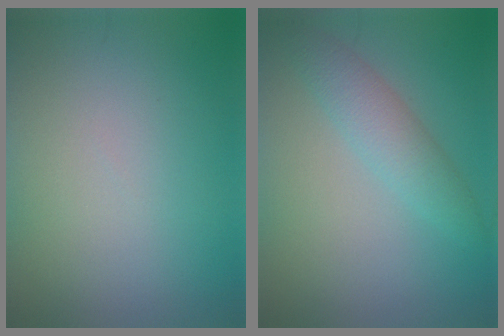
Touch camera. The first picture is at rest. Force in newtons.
{"total": 2.9, "press": 2.9, "slide": 0.1}